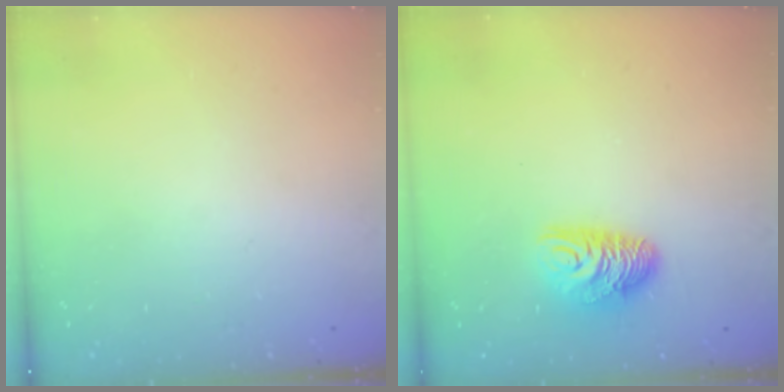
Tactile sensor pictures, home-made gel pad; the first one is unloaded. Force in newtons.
{"total": 9.2, "press": 9.2, "slide": 0.7}